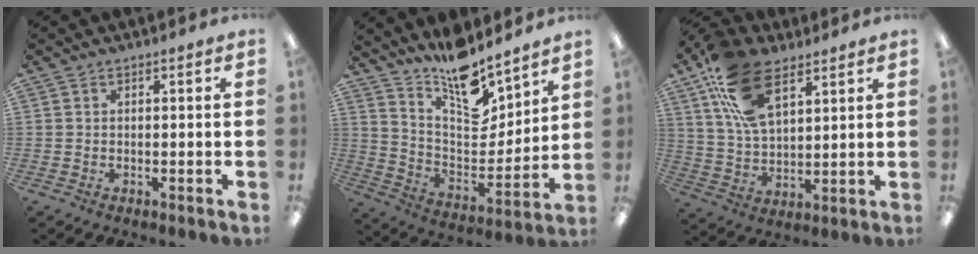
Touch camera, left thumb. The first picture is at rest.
{"total": 14.8, "force": [12.6, 5.0, 6.1], "torque": [-0.101, -0.105, 0.223]}
{"total": 17.0, "force": [9.3, 8.9, 11.1], "torque": [-0.231, -0.019, 0.172]}